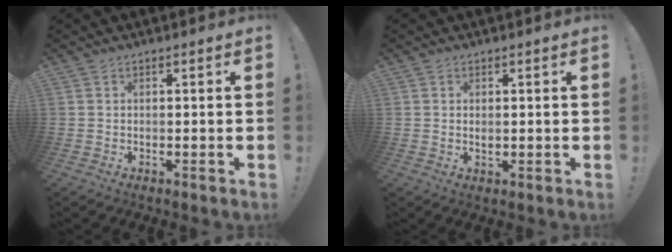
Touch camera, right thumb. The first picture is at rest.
{"total": 0.8, "force": [0.4, 0.5, 0.6], "torque": [-0.010, -0.001, 0.006]}